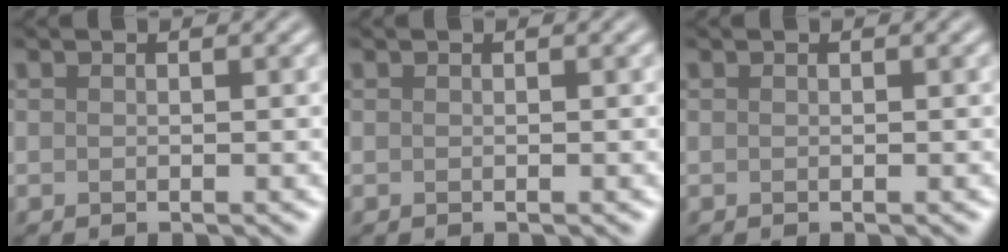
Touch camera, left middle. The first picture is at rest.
{"total": 0.0}
{"total": 0.0}